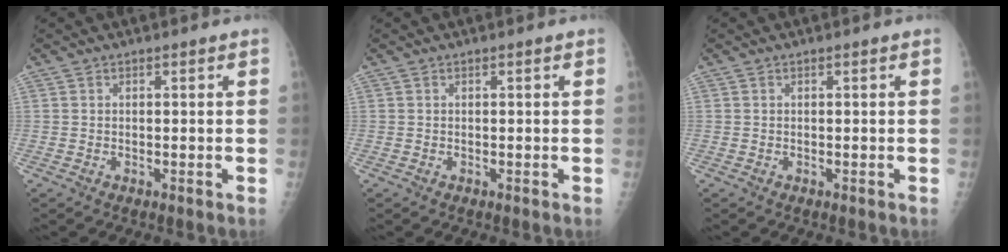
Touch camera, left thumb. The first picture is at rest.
{"total": 0.0}
{"total": 0.0}